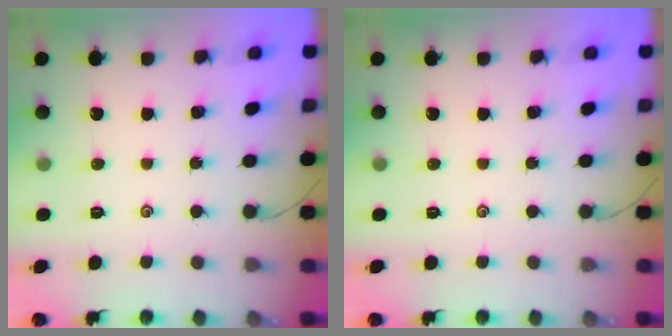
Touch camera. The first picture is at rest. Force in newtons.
{"total": 0.0}